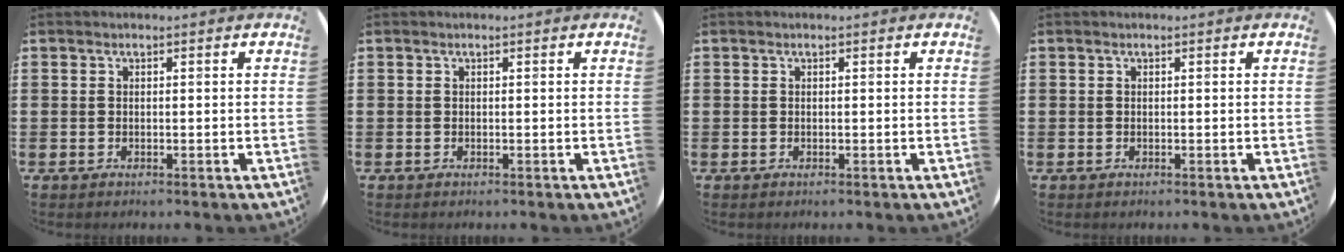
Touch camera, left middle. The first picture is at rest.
{"total": 0.0}
{"total": 0.0}
{"total": 0.0}